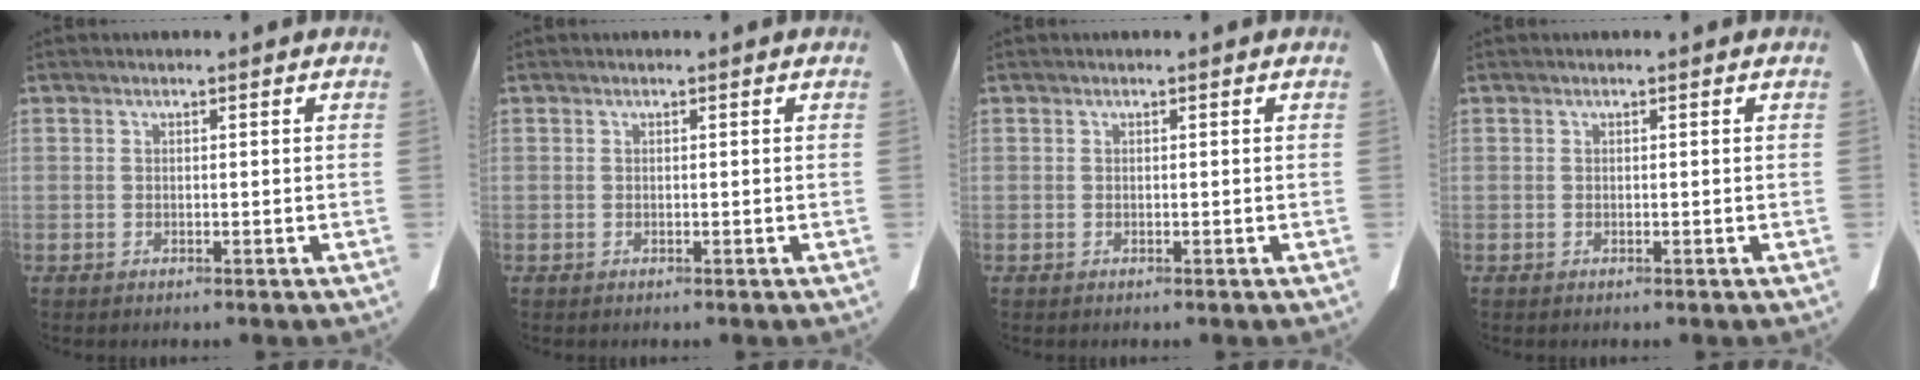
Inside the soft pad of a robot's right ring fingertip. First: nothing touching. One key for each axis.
{"total": 0.0}
{"total": 0.0}
{"total": 0.0}